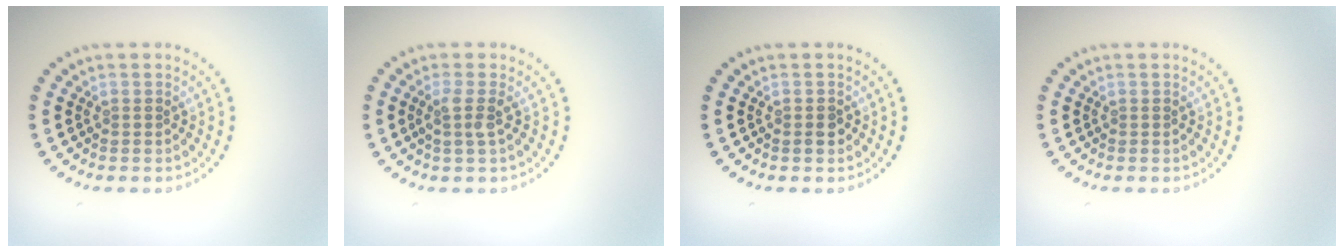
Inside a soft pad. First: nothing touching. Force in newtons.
{"total": 1.8, "press": 1.3, "slide": 1.2}
{"total": 1.2, "press": 1.1, "slide": 0.4}
{"total": 0.0}